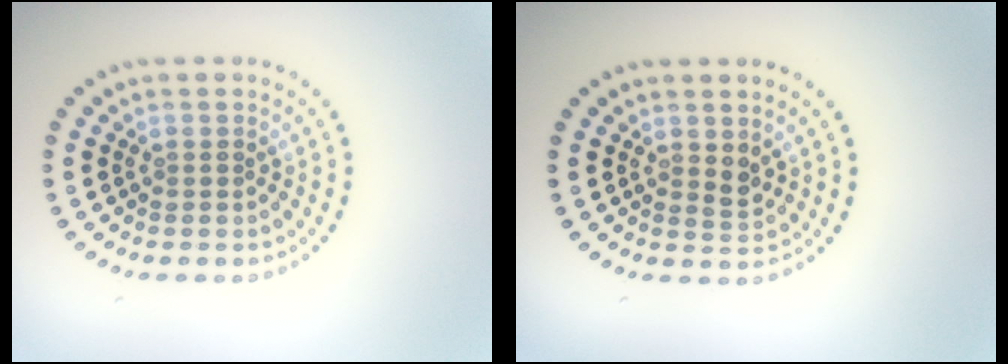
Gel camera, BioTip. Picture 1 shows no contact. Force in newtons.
{"total": 1.1, "press": 1.0, "slide": 0.6}